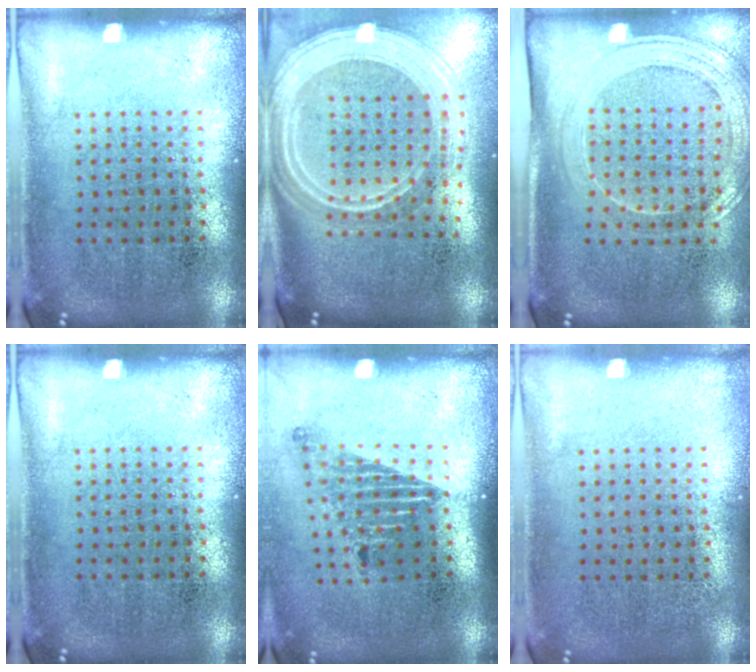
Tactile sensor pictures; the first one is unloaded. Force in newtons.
{"total": 3.0, "press": 2.5, "slide": 1.7}
{"total": 1.9, "press": 1.7, "slide": 1.0}
{"total": 0.0}
{"total": 1.7, "press": 1.2, "slide": 1.2}
{"total": 0.0}